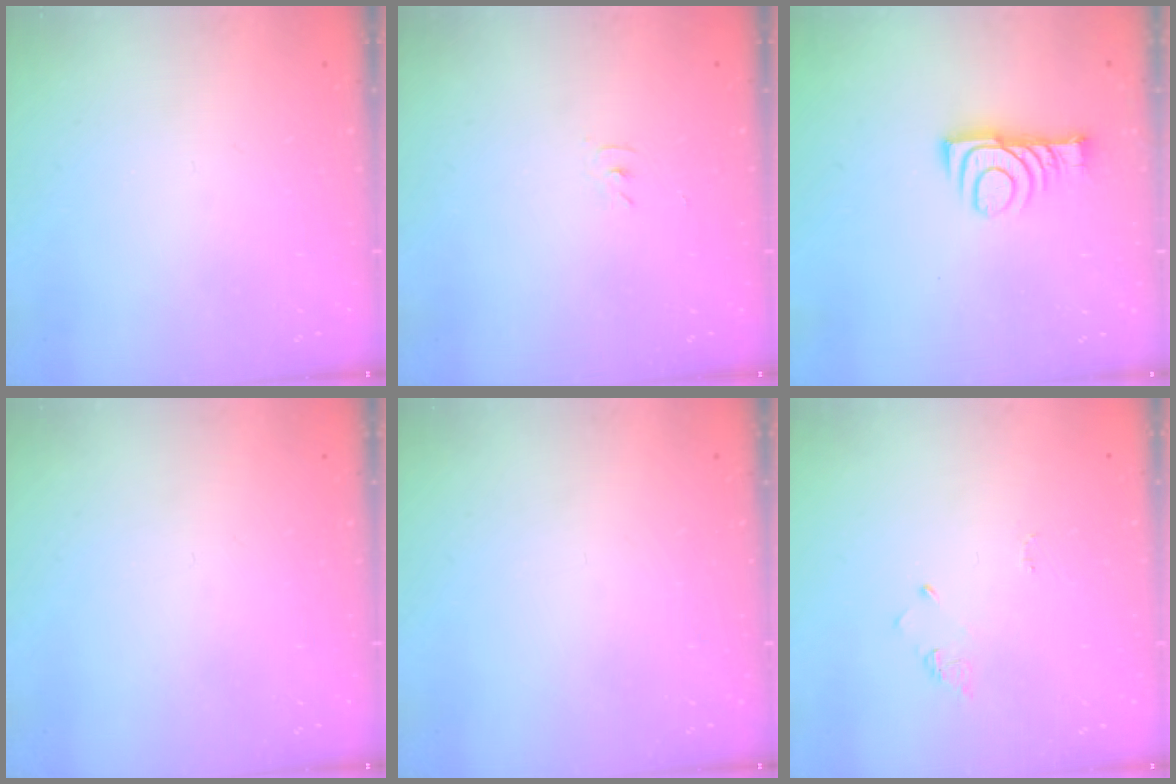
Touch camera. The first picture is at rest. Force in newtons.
{"total": 3.5, "press": 3.5, "slide": 0.5}
{"total": 9.4, "press": 9.4, "slide": 0.9}
{"total": 0.0}
{"total": 0.0}
{"total": 2.9, "press": 2.9, "slide": 0.3}